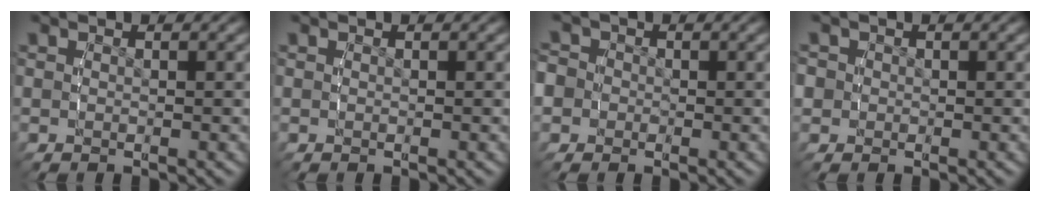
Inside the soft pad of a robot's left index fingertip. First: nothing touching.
{"total": 0.0}
{"total": 5.4, "force": [-0.5, 5.1, 1.6], "torque": [-0.058, -0.008, -0.018]}
{"total": 2.5, "force": [-0.2, 2.4, 0.6], "torque": [-0.029, -0.008, -0.001]}